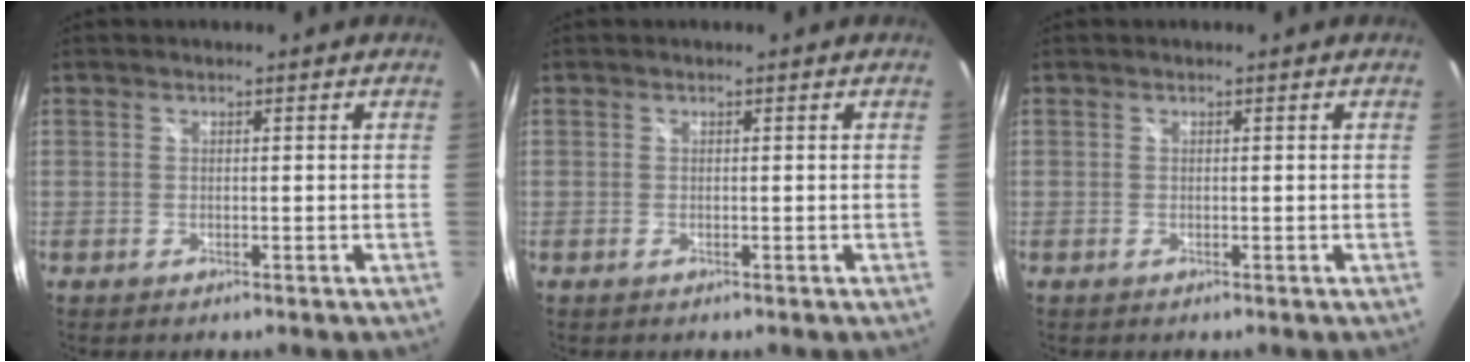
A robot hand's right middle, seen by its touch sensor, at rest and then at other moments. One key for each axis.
{"total": 0.0}
{"total": 0.0}